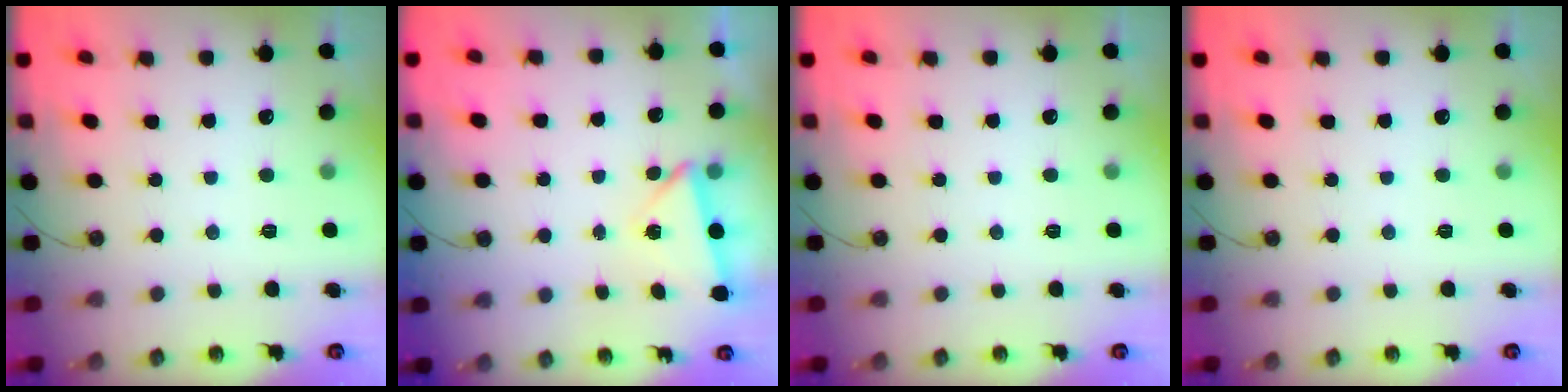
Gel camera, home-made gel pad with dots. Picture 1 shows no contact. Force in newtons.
{"total": 2.7, "press": 0.8, "slide": 2.6}
{"total": 0.0}
{"total": 0.0}